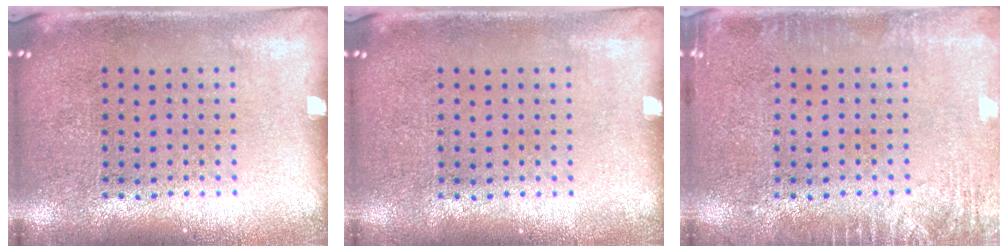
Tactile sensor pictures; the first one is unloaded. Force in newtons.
{"total": 0.0}
{"total": 2.3, "press": 2.2, "slide": 0.2}